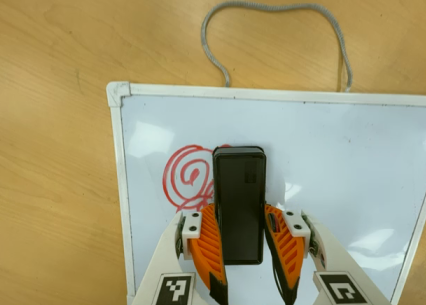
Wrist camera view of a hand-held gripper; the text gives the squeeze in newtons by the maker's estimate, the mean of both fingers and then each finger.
{"total": 11.7, "left": 10.9, "right": 12.5}